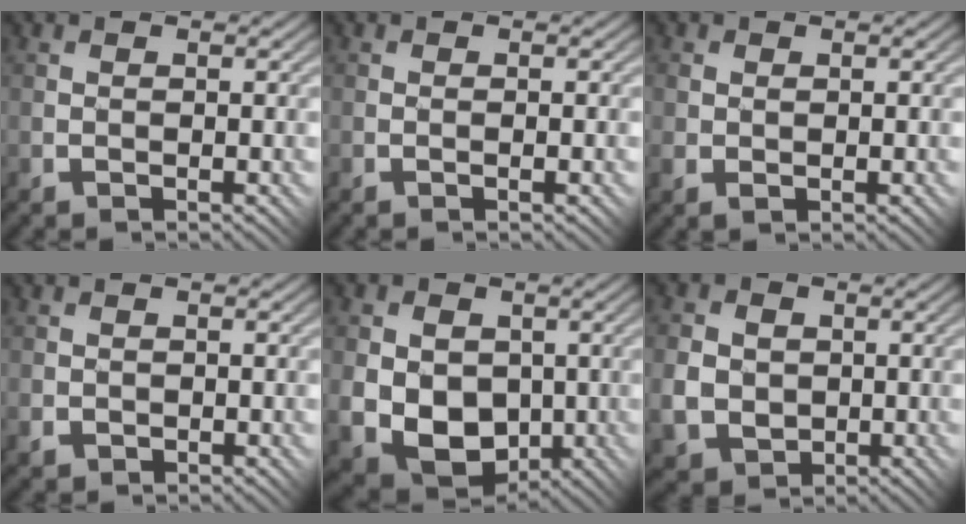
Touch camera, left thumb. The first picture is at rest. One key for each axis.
{"total": 0.7, "fx": -0.3, "fy": -0.1, "fz": 0.6, "tx": -0.007, "ty": 0.005, "tz": -0.002}
{"total": 1.6, "fx": 0.1, "fy": 1.1, "fz": 1.2, "tx": -0.024, "ty": -0.003, "tz": 0.001}
{"total": 0.8, "fx": -0.1, "fy": 0.8, "fz": 0.2, "tx": -0.007, "ty": -0.003, "tz": -0.001}
{"total": 11.1, "fx": -1.4, "fy": 8.7, "fz": 6.8, "tx": -0.127, "ty": -0.012, "tz": -0.036}
{"total": 6.6, "fx": -0.1, "fy": 5.9, "fz": 2.9, "tx": -0.095, "ty": -0.011, "tz": -0.013}